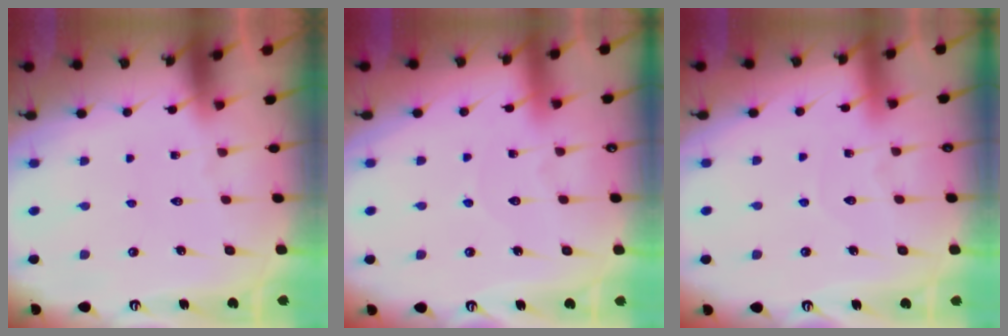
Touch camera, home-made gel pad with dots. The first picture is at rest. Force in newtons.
{"total": 4.4, "press": 4.4, "slide": 0.4}
{"total": 4.8, "press": 4.7, "slide": 0.4}